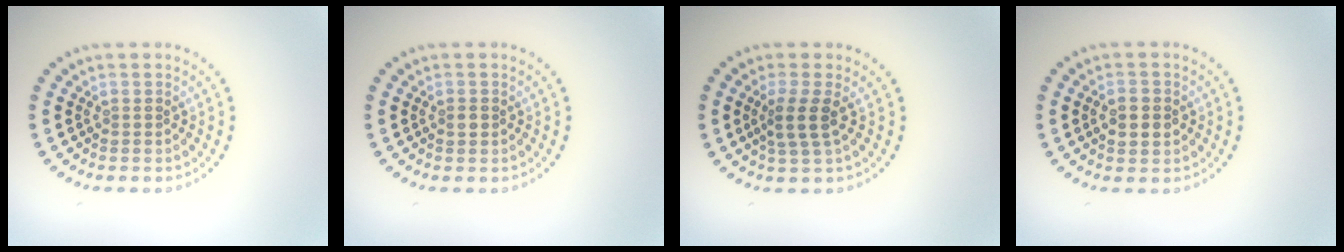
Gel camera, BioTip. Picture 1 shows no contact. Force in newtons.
{"total": 1.0, "press": 1.0, "slide": 0.1}
{"total": 2.5, "press": 2.0, "slide": 1.5}
{"total": 2.9, "press": 2.9, "slide": 0.1}